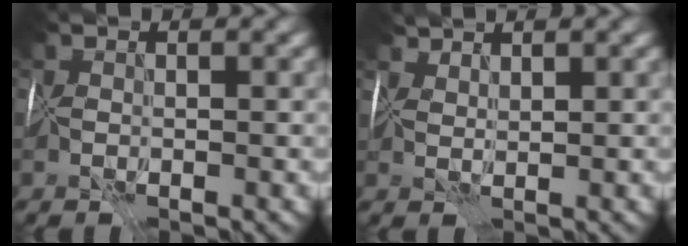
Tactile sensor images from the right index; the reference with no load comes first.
{"total": 3.0, "force": [3.0, -0.2, -0.4], "torque": [0.003, 0.008, 0.071]}